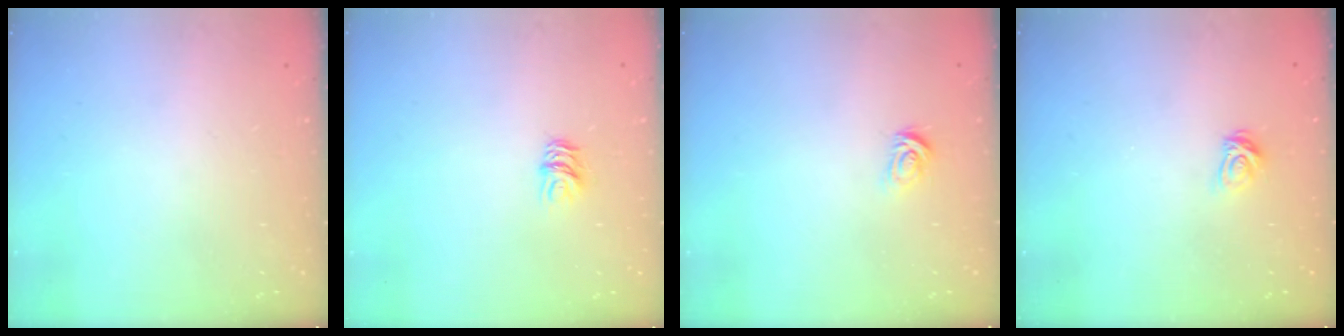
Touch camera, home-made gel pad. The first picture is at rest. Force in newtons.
{"total": 5.7, "press": 5.7, "slide": 0.5}
{"total": 2.8, "press": 2.8, "slide": 0.4}
{"total": 4.8, "press": 4.8, "slide": 0.4}